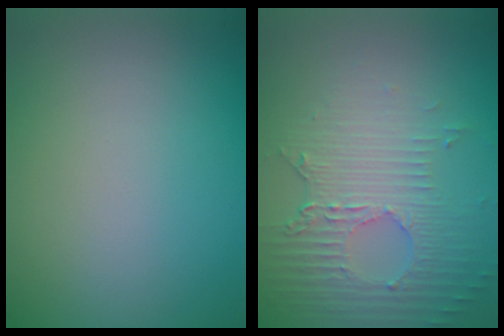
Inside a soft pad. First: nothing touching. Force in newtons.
{"total": 5.0, "press": 3.4, "slide": 3.6}